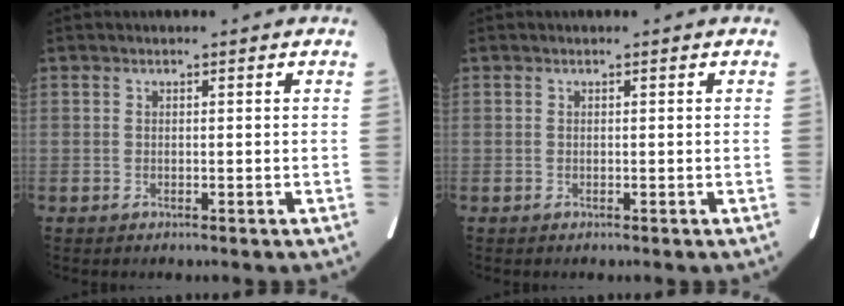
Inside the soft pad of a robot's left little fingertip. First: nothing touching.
{"total": 0.0}